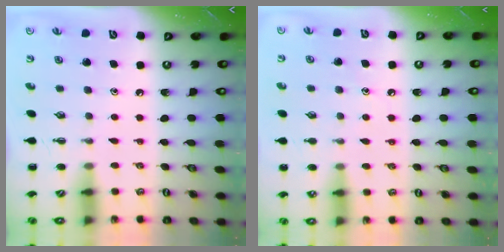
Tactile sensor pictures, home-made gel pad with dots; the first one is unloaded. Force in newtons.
{"total": 6.7, "press": 6.3, "slide": 2.1}